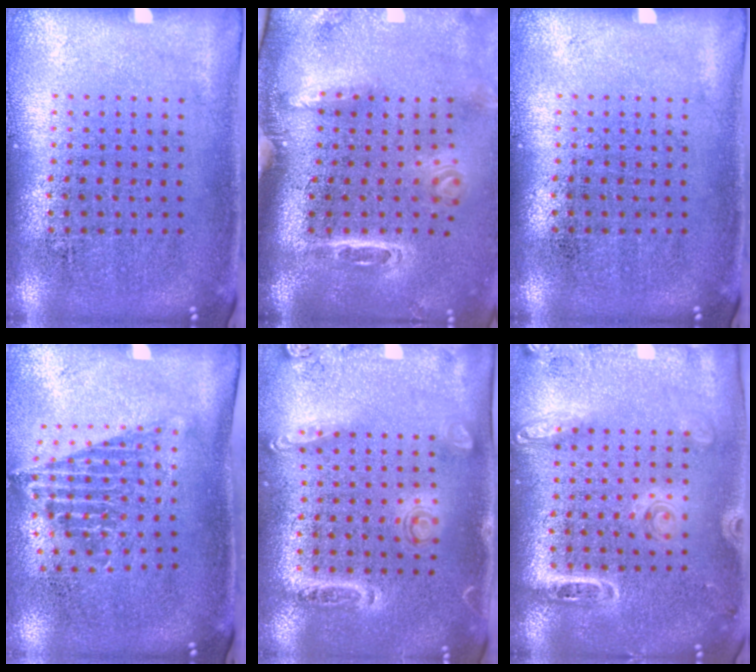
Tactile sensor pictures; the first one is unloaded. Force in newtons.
{"total": 3.2, "press": 2.2, "slide": 2.4}
{"total": 0.0}
{"total": 1.4, "press": 1.1, "slide": 0.9}
{"total": 1.6, "press": 1.4, "slide": 0.8}
{"total": 1.8, "press": 1.7, "slide": 0.7}